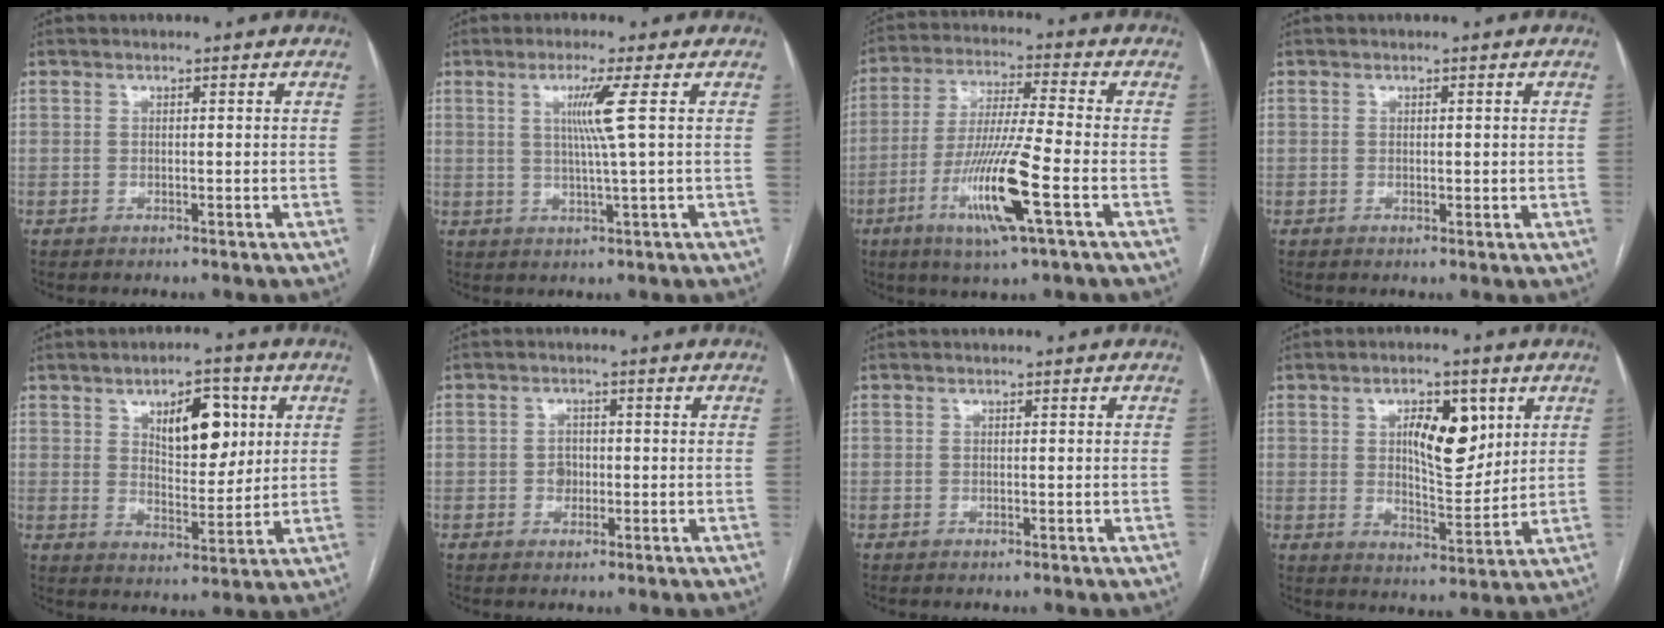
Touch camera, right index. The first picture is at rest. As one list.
[{"total": 5.1, "force": [1.3, -1.4, 4.8], "torque": [-0.093, -0.004, 0.026]}, {"total": 13.3, "force": [-4.8, 0.0, 12.5], "torque": [-0.248, -0.019, -0.091]}, {"total": 1.1, "force": [0.2, 0.7, 0.8], "torque": [-0.009, -0.002, 0.002]}, {"total": 9.4, "force": [3.6, 4.1, 7.7], "torque": [-0.112, 0.005, 0.059]}, {"total": 2.2, "force": [-0.3, 1.8, 1.1], "torque": [-0.013, 0.006, -0.004]}, {"total": 0.0}, {"total": 9.6, "force": [3.4, 3.9, 8.1], "torque": [-0.124, 0.002, 0.058]}]